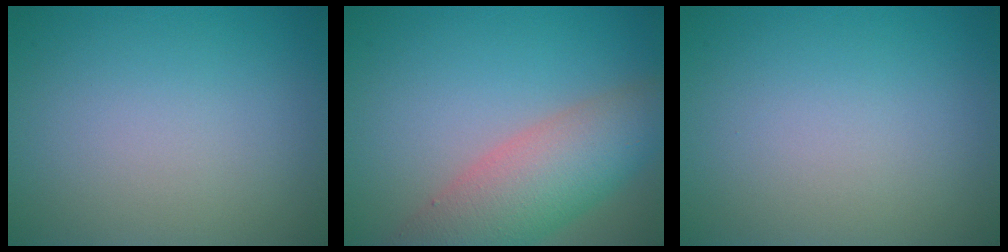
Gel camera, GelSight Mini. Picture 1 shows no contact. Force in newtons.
{"total": 7.4, "press": 7.4, "slide": 0.3}
{"total": 0.0}